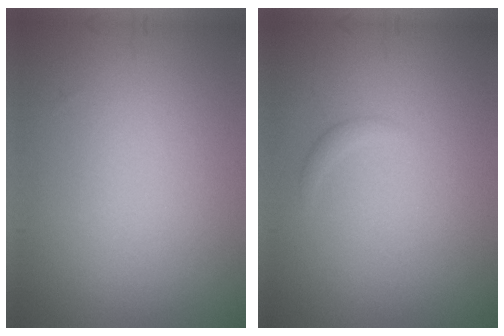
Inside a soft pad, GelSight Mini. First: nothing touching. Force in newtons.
{"total": 0.6, "press": 0.6, "slide": 0.0}